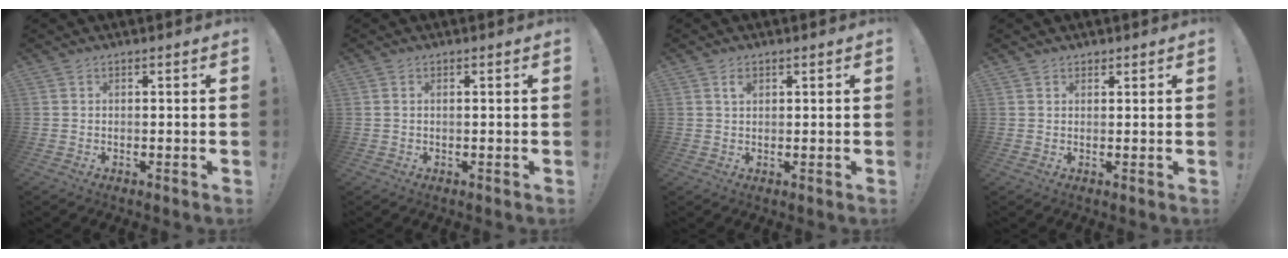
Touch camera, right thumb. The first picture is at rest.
{"total": 0.7, "force": [0.2, 0.0, 0.6], "torque": [-0.009, -0.002, 0.003]}
{"total": 2.2, "force": [1.1, 1.3, 1.5], "torque": [-0.017, -0.003, 0.017]}
{"total": 1.5, "force": [1.2, 0.9, 0.2], "torque": [0.000, -0.004, 0.023]}